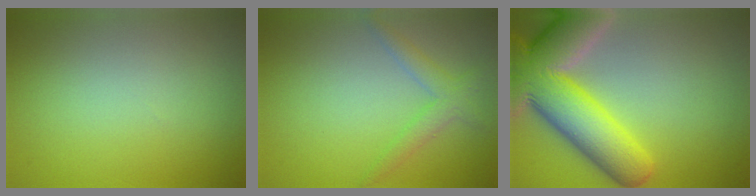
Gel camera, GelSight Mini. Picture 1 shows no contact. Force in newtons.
{"total": 2.3, "press": 2.3, "slide": 0.1}
{"total": 12.0, "press": 12.0, "slide": 0.9}